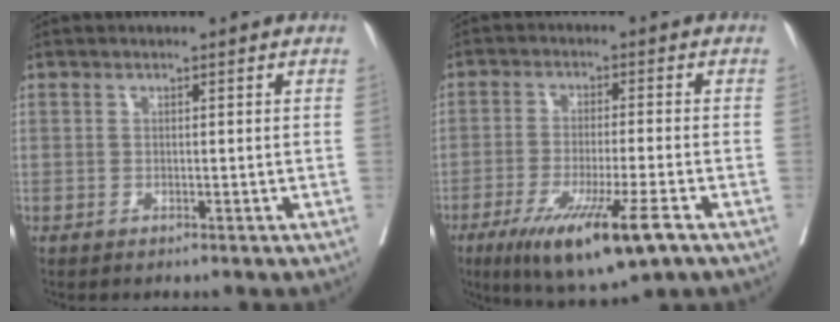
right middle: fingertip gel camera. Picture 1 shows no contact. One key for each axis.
{"total": 13.1, "fx": -7.3, "fy": 1.3, "fz": 10.9, "tx": -0.178, "ty": -0.036, "tz": -0.116}